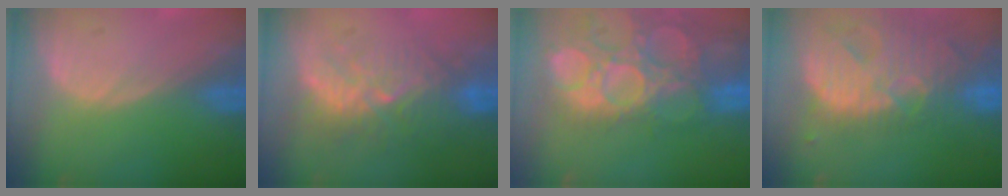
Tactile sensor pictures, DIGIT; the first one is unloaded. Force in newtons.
{"total": 9.1, "press": 8.5, "slide": 3.4}
{"total": 15.1, "press": 12.6, "slide": 8.3}
{"total": 13.8, "press": 11.7, "slide": 7.4}